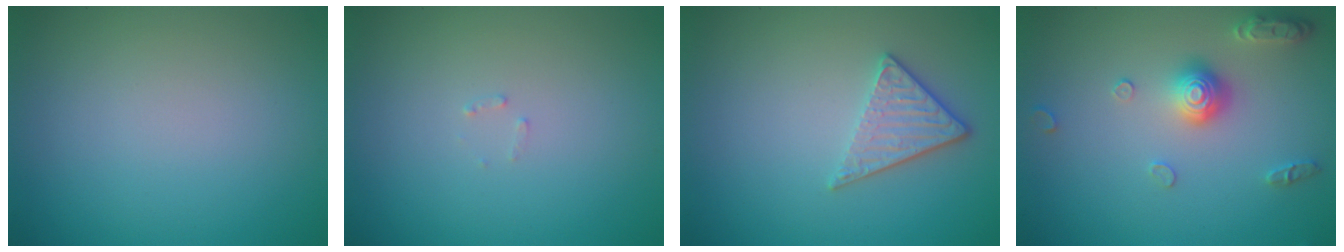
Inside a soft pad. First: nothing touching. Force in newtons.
{"total": 0.6, "press": 0.6, "slide": 0.1}
{"total": 2.8, "press": 2.4, "slide": 1.3}
{"total": 3.0, "press": 2.9, "slide": 0.7}